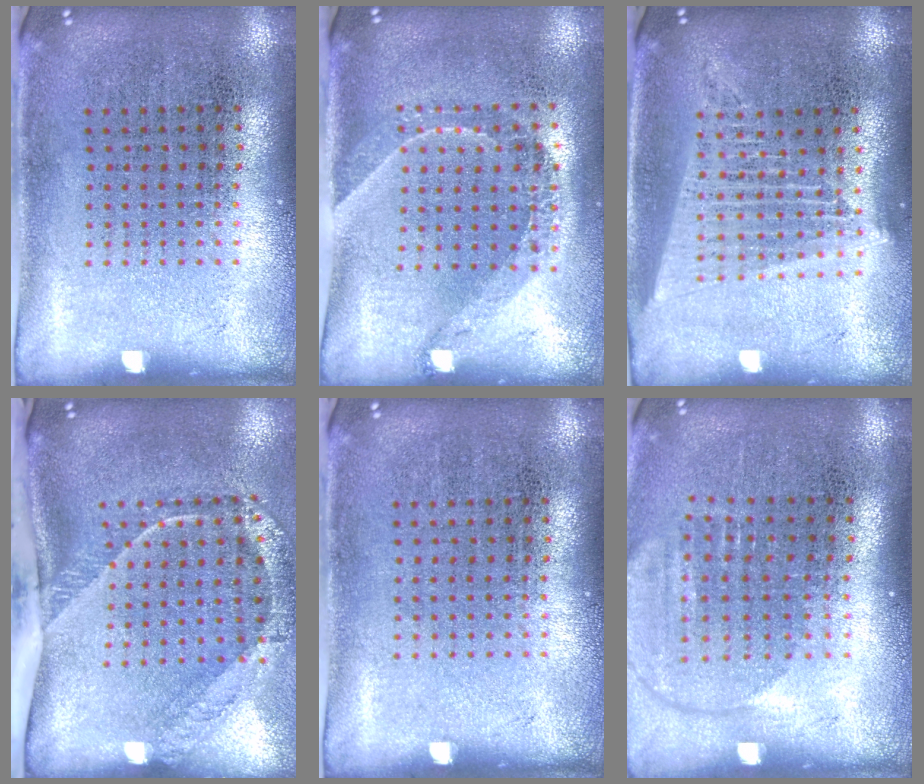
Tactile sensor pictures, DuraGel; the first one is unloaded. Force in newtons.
{"total": 1.6, "press": 1.3, "slide": 1.0}
{"total": 1.8, "press": 1.6, "slide": 0.8}
{"total": 2.7, "press": 1.8, "slide": 1.9}
{"total": 0.0}
{"total": 1.5, "press": 1.3, "slide": 0.6}